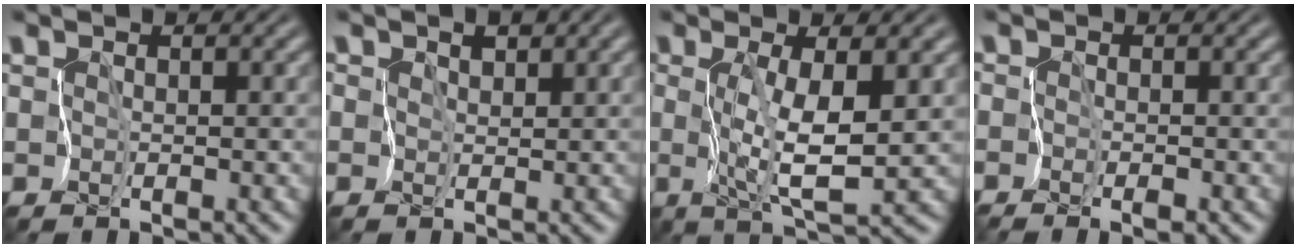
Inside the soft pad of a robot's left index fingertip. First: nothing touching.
{"total": 3.5, "force": [1.6, 2.1, 2.2], "torque": [-0.025, 0.008, 0.015]}
{"total": 4.0, "force": [0.5, 0.3, 4.0], "torque": [-0.081, -0.006, 0.011]}
{"total": 1.1, "force": [-1.0, 0.2, 0.5], "torque": [-0.011, -0.006, -0.021]}